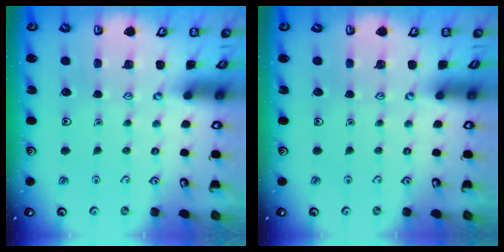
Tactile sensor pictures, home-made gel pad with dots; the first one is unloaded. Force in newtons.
{"total": 0.0}